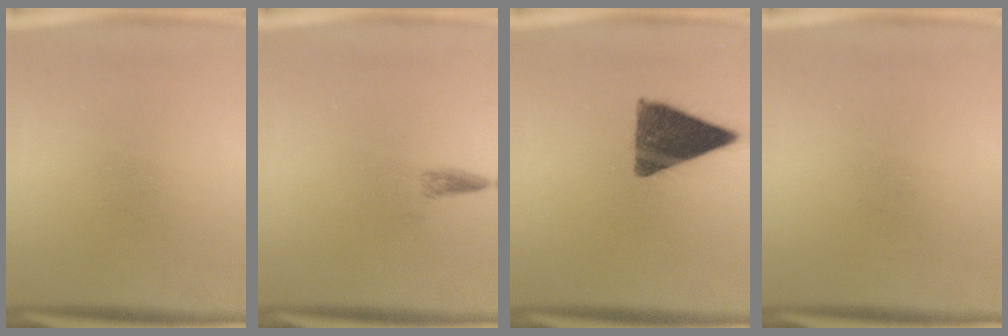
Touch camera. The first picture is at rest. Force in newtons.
{"total": 1.2}
{"total": 12.6}
{"total": 0.0}